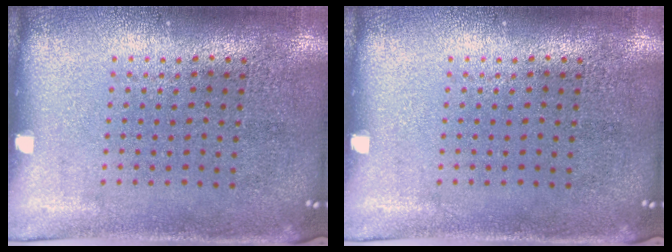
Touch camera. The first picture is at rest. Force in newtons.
{"total": 0.0}